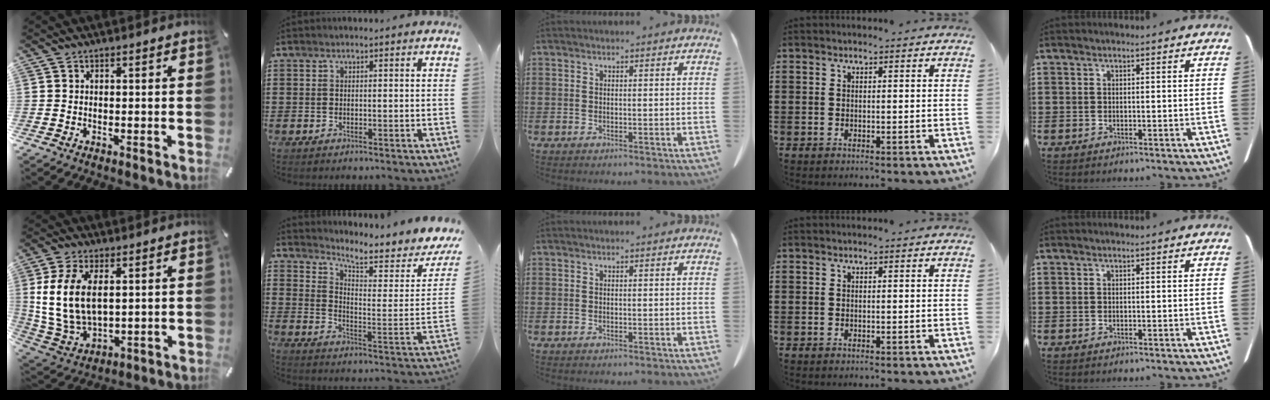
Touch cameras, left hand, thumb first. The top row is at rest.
{"thumb": {"total": 12.8, "force": [3.5, 8.0, 9.3], "torque": [-0.219, -0.007, 0.062]}, "index": {"total": 6.3, "force": [5.4, 1.0, 3.2], "torque": [-0.065, -0.049, 0.083]}}